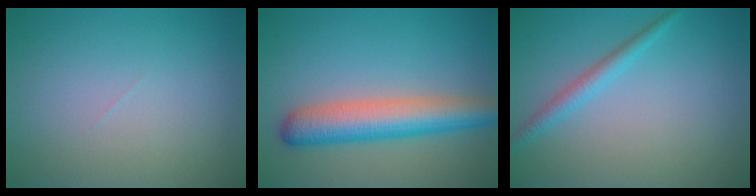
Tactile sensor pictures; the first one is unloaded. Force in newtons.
{"total": 6.3, "press": 6.3, "slide": 0.2}
{"total": 1.9, "press": 1.9, "slide": 0.1}